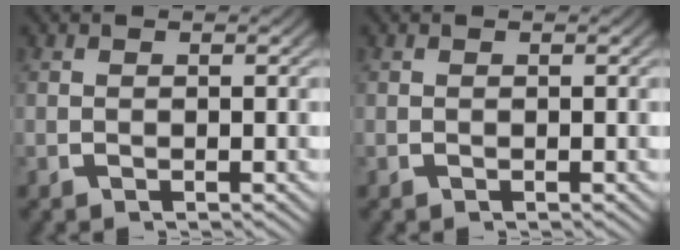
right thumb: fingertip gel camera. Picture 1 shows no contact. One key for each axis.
{"total": 0.0}